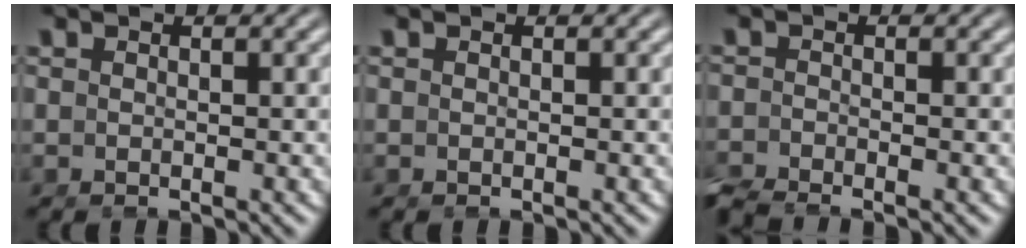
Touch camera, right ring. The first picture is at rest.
{"total": 0.0}
{"total": 2.8, "force": [-2.7, 0.5, 0.4], "torque": [-0.006, -0.016, -0.041]}